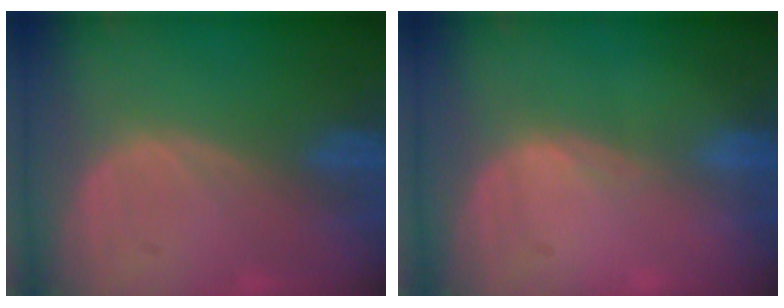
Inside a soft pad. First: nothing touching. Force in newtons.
{"total": 0.6, "press": 0.5, "slide": 0.4}